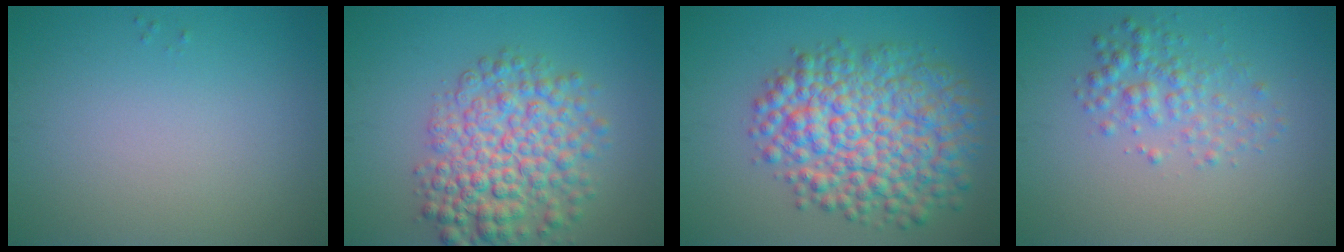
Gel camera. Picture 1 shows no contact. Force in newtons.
{"total": 7.3, "press": 7.3, "slide": 0.2}
{"total": 9.7, "press": 9.7, "slide": 0.2}
{"total": 2.8, "press": 2.8, "slide": 0.0}